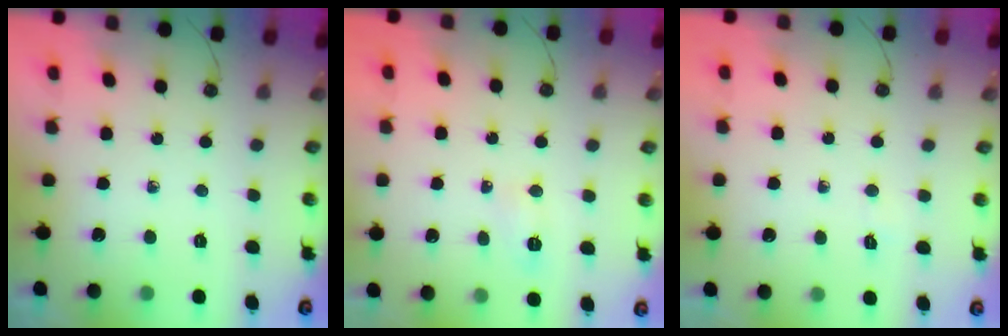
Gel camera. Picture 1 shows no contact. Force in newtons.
{"total": 5.8, "press": 5.8, "slide": 0.7}
{"total": 2.1, "press": 1.6, "slide": 1.4}